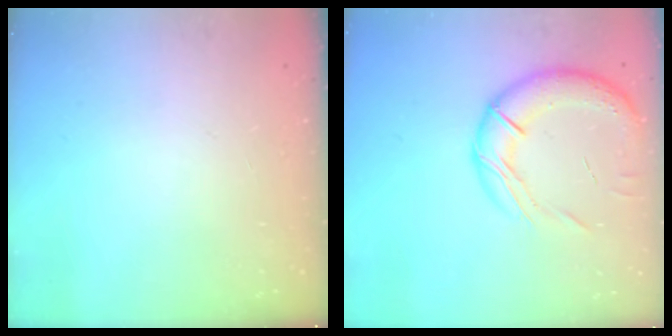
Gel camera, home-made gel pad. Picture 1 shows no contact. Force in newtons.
{"total": 19.8, "press": 19.6, "slide": 3.2}